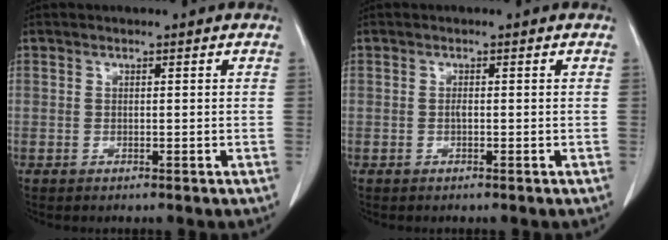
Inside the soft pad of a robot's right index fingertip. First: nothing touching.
{"total": 0.5, "force": [-0.1, 0.1, 0.5], "torque": [-0.013, 0.000, -0.003]}